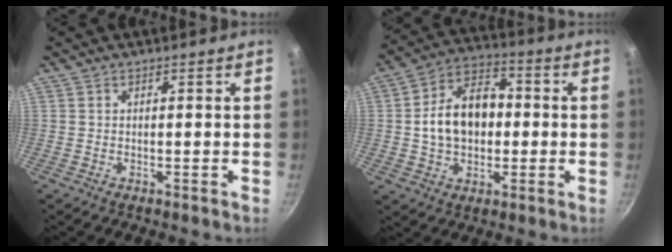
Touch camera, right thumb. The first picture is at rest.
{"total": 13.9, "force": [0.0, 9.9, 9.8], "torque": [-0.135, 0.029, -0.009]}